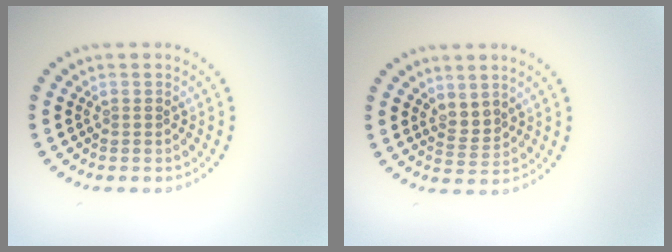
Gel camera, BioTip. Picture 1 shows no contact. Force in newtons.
{"total": 1.8, "press": 1.4, "slide": 1.2}